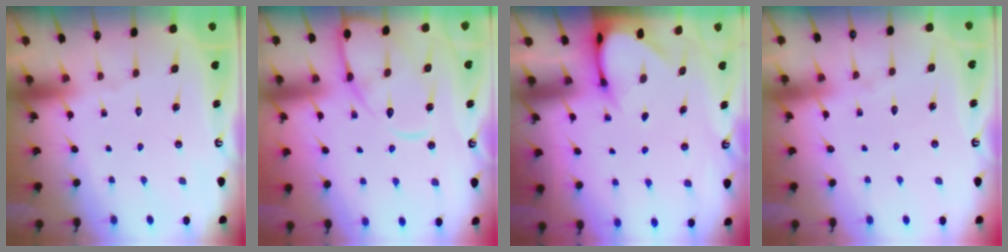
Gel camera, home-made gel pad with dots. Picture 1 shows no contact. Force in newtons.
{"total": 12.1, "press": 12.0, "slide": 1.2}
{"total": 3.3, "press": 3.3, "slide": 0.1}
{"total": 2.8, "press": 2.8, "slide": 0.4}